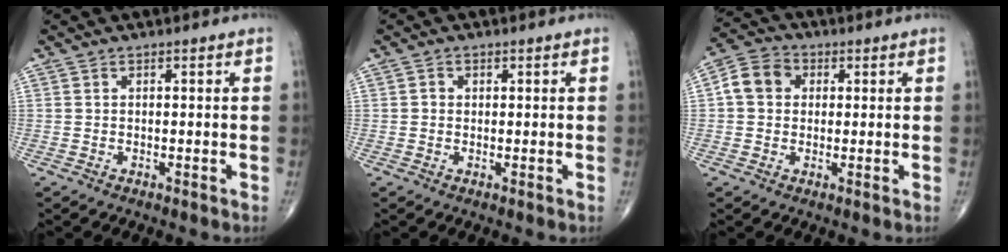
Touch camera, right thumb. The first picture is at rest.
{"total": 1.2, "force": [0.2, 1.1, 0.4], "torque": [-0.003, 0.001, 0.001]}
{"total": 6.8, "force": [1.0, 5.7, 3.6], "torque": [-0.055, 0.015, 0.009]}